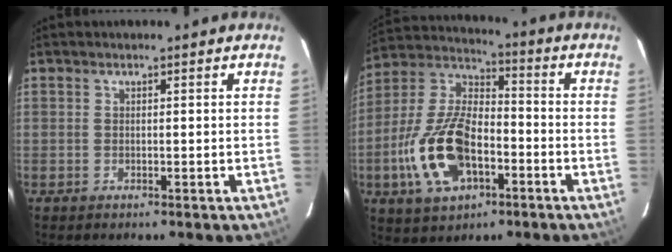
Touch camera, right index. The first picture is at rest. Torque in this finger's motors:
{"motor_torque": [1.49, -0.64, 1.05, 0.21]}